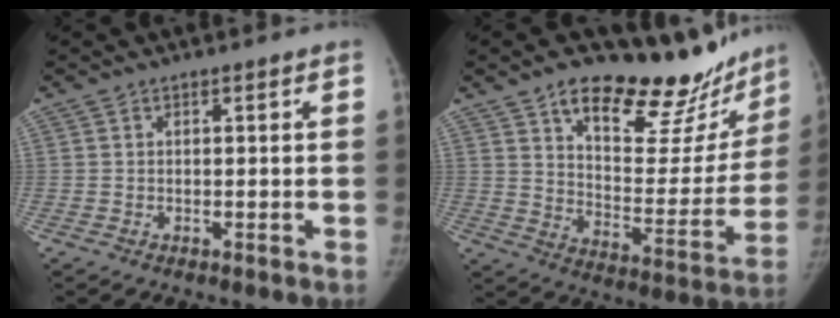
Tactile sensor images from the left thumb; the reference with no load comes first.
{"total": 24.2, "force": [18.5, 9.7, 12.2], "torque": [-0.116, -0.110, 0.264]}